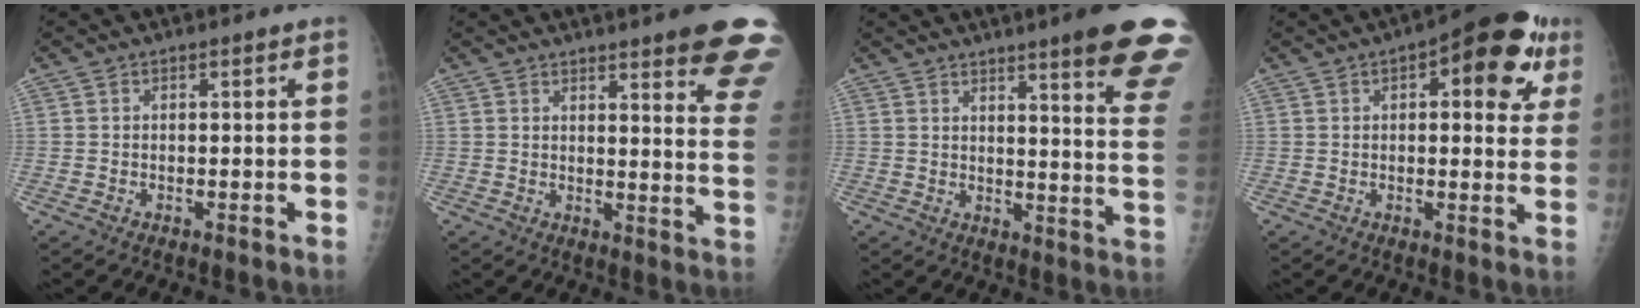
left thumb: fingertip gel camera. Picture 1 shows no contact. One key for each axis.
{"total": 16.8, "fx": 11.6, "fy": 2.4, "fz": 11.9, "tx": -0.124, "ty": -0.061, "tz": 0.127}
{"total": 18.4, "fx": 12.5, "fy": 1.4, "fz": 13.4, "tx": -0.149, "ty": -0.070, "tz": 0.147}
{"total": 15.0, "fx": 6.2, "fy": 6.2, "fz": 12.2, "tx": -0.116, "ty": -0.004, "tz": 0.068}